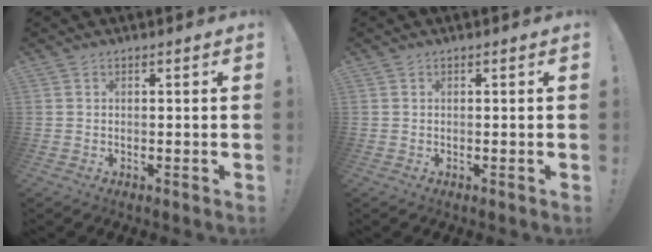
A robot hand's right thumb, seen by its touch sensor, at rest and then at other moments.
{"total": 0.0}